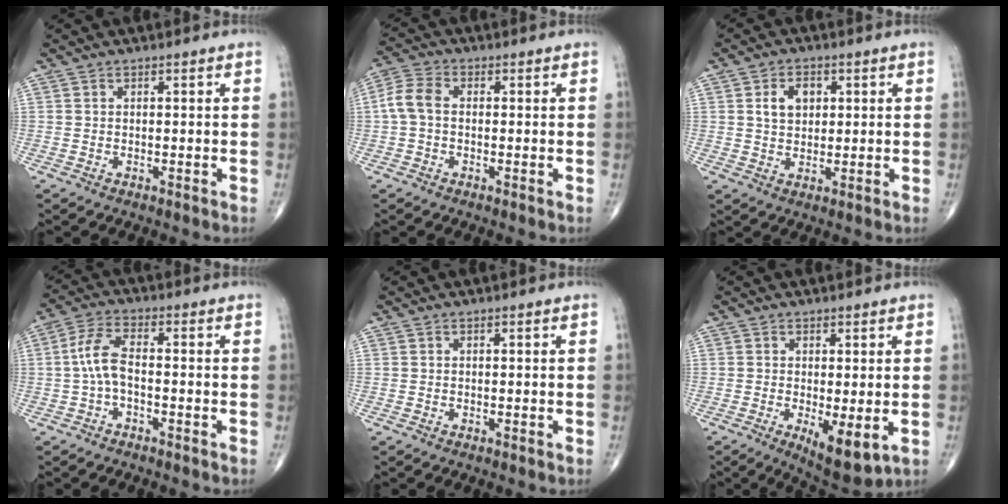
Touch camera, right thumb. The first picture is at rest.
{"total": 5.4, "force": [-0.1, 3.6, 4.0], "torque": [-0.086, 0.015, -0.012]}
{"total": 5.4, "force": [1.5, 3.8, 3.5], "torque": [-0.044, -0.001, 0.025]}
{"total": 5.9, "force": [-0.9, 2.5, 5.3], "torque": [-0.112, 0.023, -0.026]}
{"total": 0.0}
{"total": 7.4, "force": [-1.6, 2.6, 6.7], "torque": [-0.096, -0.023, -0.018]}